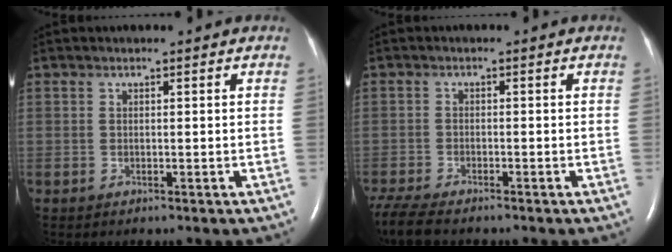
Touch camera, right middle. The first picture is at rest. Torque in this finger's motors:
{"motor_torque": [0.55, -0.53, 0.04, 0.06]}